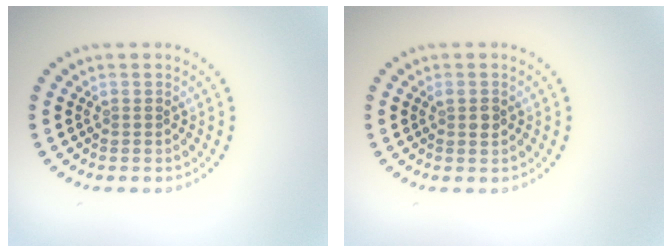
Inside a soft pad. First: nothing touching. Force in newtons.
{"total": 1.1, "press": 1.1, "slide": 0.2}